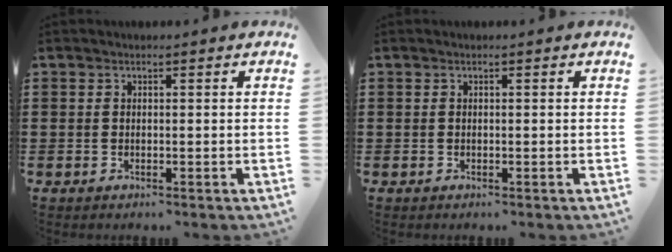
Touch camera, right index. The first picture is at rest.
{"total": 0.0}